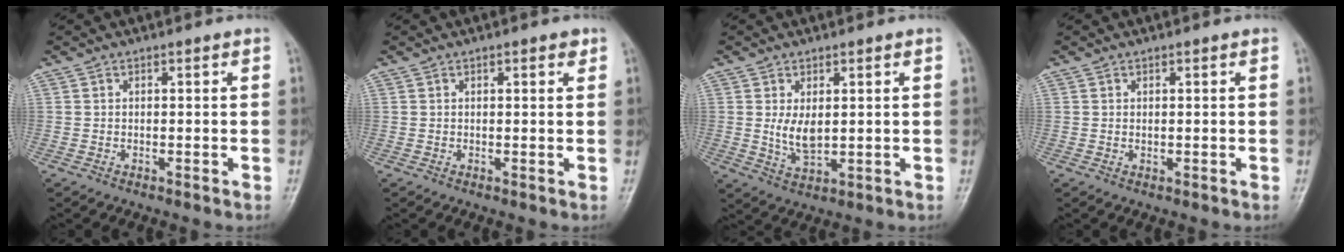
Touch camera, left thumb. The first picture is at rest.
{"total": 1.8, "force": [0.9, 0.7, 1.3], "torque": [-0.014, -0.002, 0.010]}
{"total": 5.1, "force": [0.8, 2.8, 4.2], "torque": [-0.068, -0.015, 0.021]}
{"total": 0.9, "force": [0.2, 0.5, 0.7], "torque": [-0.012, 0.000, 0.007]}